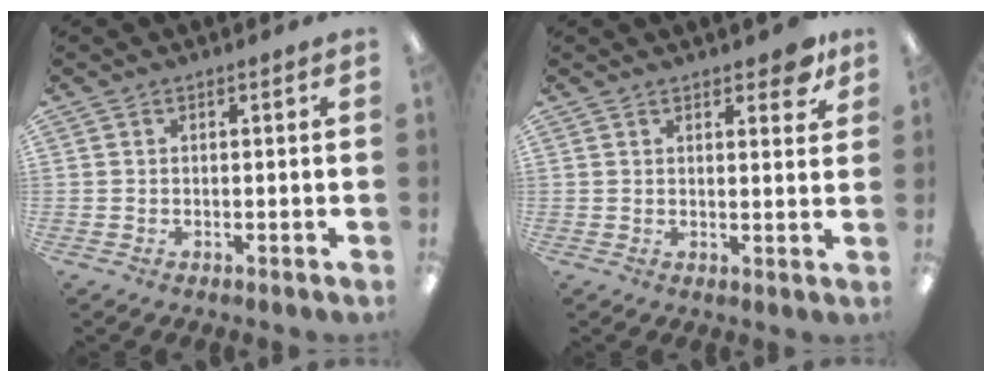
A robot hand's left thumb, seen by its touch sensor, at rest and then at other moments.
{"total": 4.8, "force": [3.6, 1.8, 2.7], "torque": [-0.021, -0.018, 0.057]}